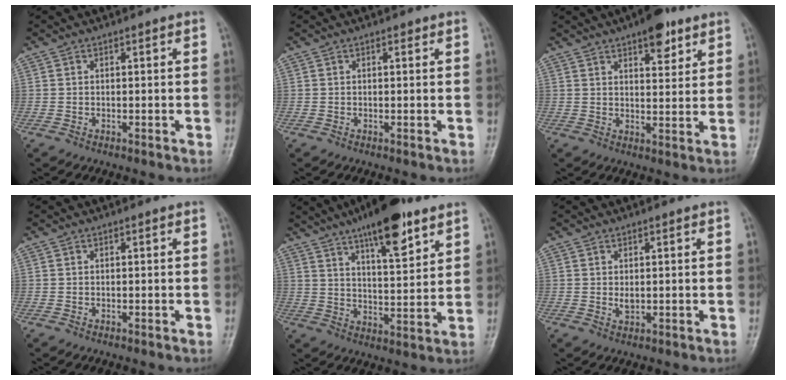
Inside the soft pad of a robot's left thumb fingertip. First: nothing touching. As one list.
[{"total": 0.7, "force": [0.3, 0.4, 0.5], "torque": [-0.004, 0.000, 0.003]}, {"total": 8.1, "force": [5.0, 3.3, 5.3], "torque": [-0.051, -0.023, 0.067]}, {"total": 0.0}, {"total": 15.1, "force": [9.6, 4.6, 10.8], "torque": [-0.144, -0.041, 0.151]}, {"total": 2.0, "force": [0.4, 1.2, 1.6], "torque": [-0.022, -0.006, 0.009]}]